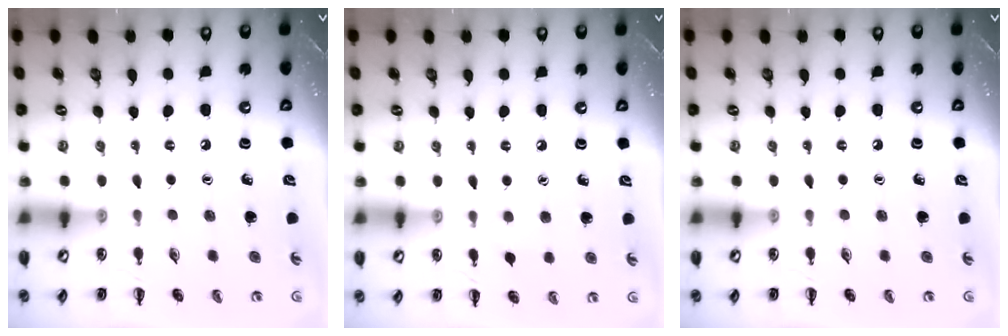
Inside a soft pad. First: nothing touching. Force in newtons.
{"total": 2.6, "press": 2.4, "slide": 1.1}
{"total": 0.0}